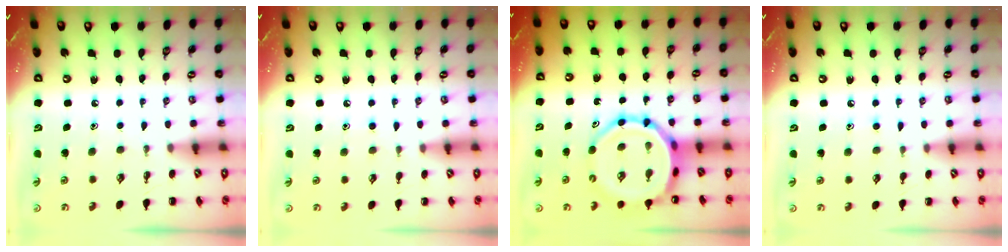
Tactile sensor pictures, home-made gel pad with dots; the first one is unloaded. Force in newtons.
{"total": 5.9, "press": 5.4, "slide": 2.3}
{"total": 12.2, "press": 11.6, "slide": 3.7}
{"total": 5.9, "press": 5.6, "slide": 1.9}